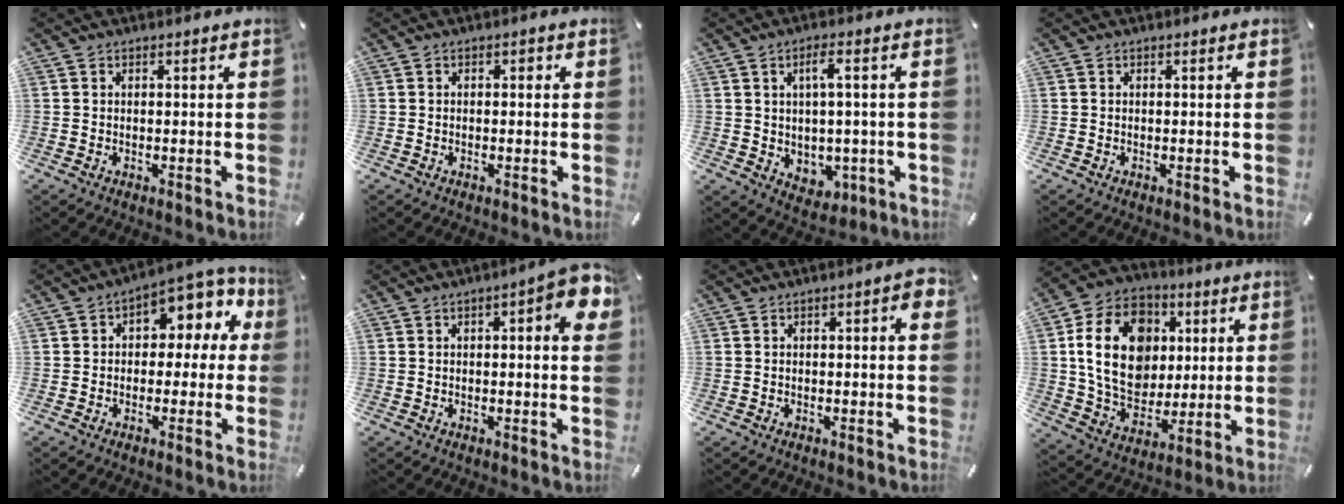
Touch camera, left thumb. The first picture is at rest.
{"total": 0.8, "force": [-0.3, 0.6, 0.5], "torque": [-0.009, 0.003, -0.007]}
{"total": 5.7, "force": [1.0, 3.8, 4.2], "torque": [-0.068, -0.003, 0.016]}
{"total": 0.0}
{"total": 7.8, "force": [2.7, 5.4, 4.9], "torque": [-0.066, -0.022, 0.046]}
{"total": 6.8, "force": [1.9, 1.9, 6.2], "torque": [-0.083, -0.007, 0.027]}
{"total": 2.9, "force": [0.2, 1.0, 2.7], "torque": [-0.032, 0.001, -0.001]}
{"total": 20.2, "force": [3.4, 15.7, 12.2], "torque": [-0.233, 0.003, 0.066]}